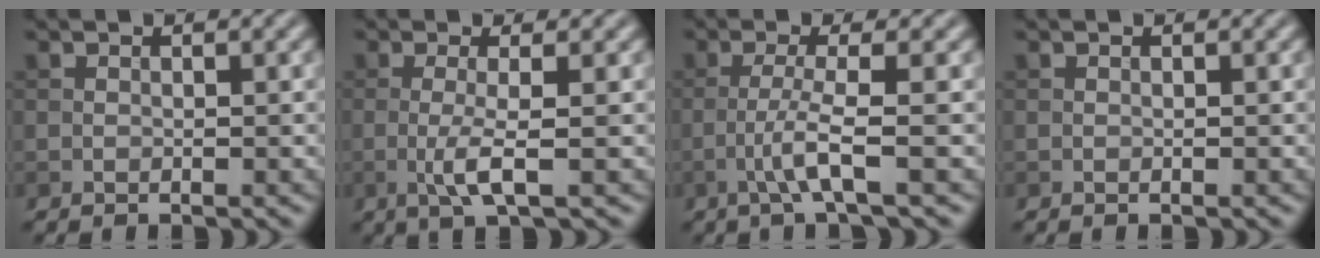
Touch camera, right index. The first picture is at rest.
{"total": 3.0, "force": [-0.5, 0.4, 3.0], "torque": [-0.061, -0.006, -0.014]}
{"total": 3.2, "force": [-1.2, 0.1, 3.0], "torque": [-0.058, 0.008, -0.033]}
{"total": 0.0}